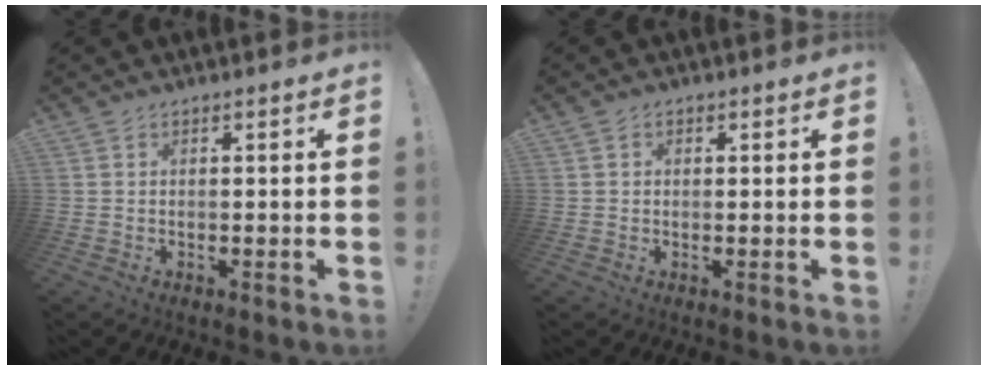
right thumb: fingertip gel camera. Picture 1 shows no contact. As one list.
[{"total": 1.0, "force": [0.1, 0.9, 0.5], "torque": [-0.004, 0.002, 0.001]}]